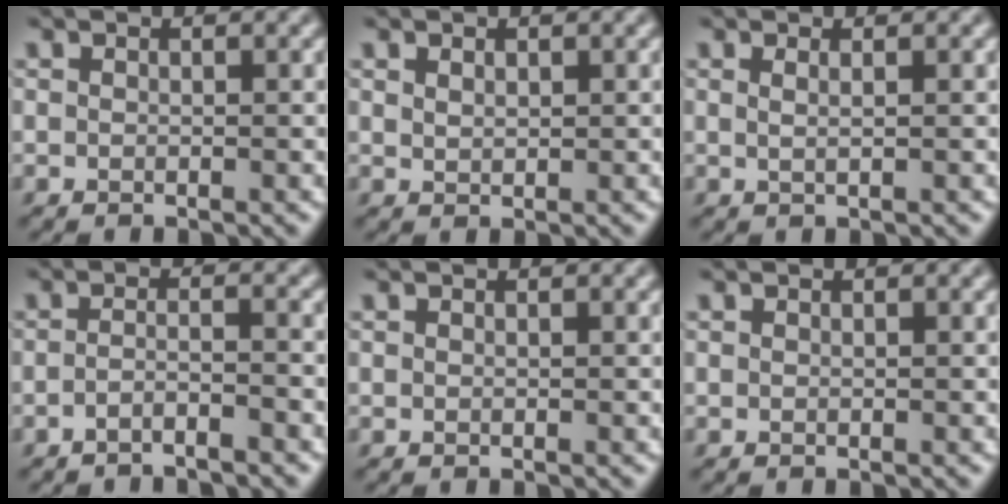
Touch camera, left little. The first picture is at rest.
{"total": 0.8, "force": [0.5, 0.5, 0.5], "torque": [-0.012, 0.000, 0.012]}
{"total": 0.6, "force": [0.3, 0.0, 0.6], "torque": [-0.012, 0.002, 0.003]}
{"total": 2.0, "force": [-1.6, 0.0, 1.1], "torque": [-0.020, 0.003, -0.037]}
{"total": 0.0}
{"total": 0.0}